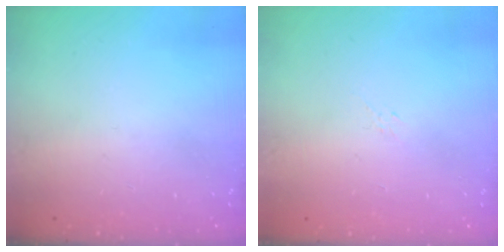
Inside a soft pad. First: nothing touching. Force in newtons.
{"total": 2.1, "press": 2.0, "slide": 0.6}